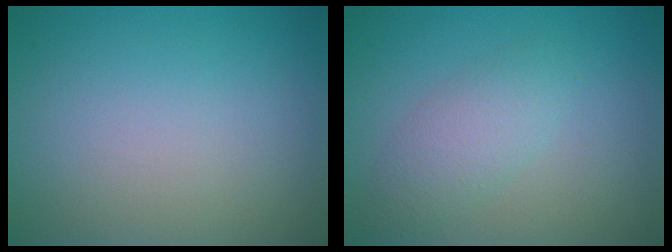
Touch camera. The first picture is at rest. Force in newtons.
{"total": 2.8, "press": 2.8, "slide": 0.2}